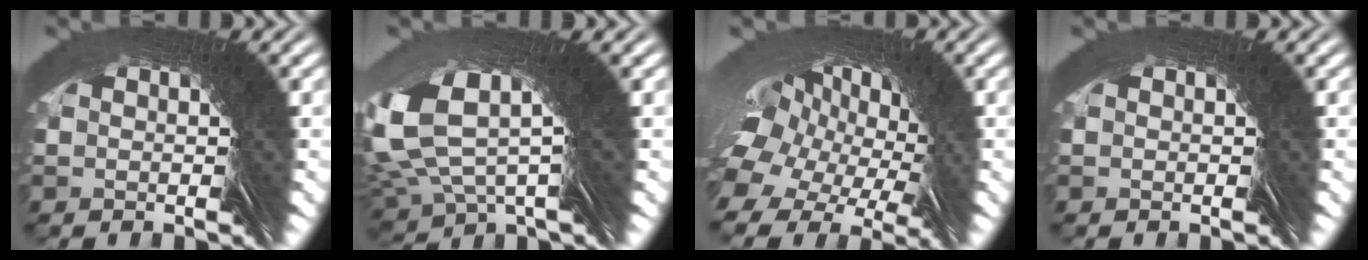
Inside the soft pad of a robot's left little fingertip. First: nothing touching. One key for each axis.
{"total": 4.1, "fx": 1.3, "fy": 1.9, "fz": 3.3, "tx": -0.091, "ty": 0.006, "tz": 0.019}
{"total": 6.5, "fx": 2.9, "fy": 4.7, "fz": 3.5, "tx": -0.032, "ty": 0.024, "tz": 0.024}
{"total": 0.0}